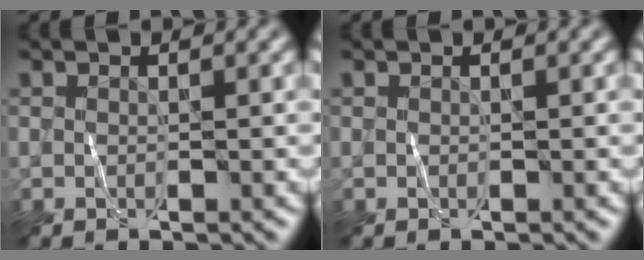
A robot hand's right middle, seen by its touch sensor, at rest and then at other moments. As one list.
[{"total": 0.0}]